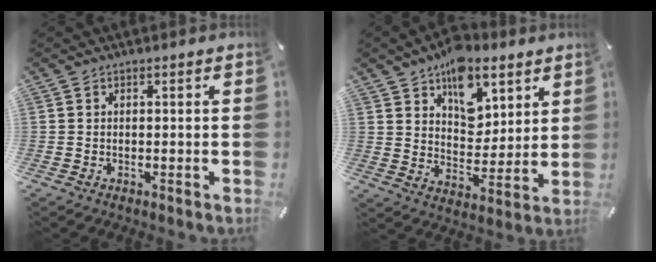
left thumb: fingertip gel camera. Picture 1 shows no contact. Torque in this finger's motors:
{"motor_torque": [2.45, 2.40, 1.37, -1.40, 0.37]}